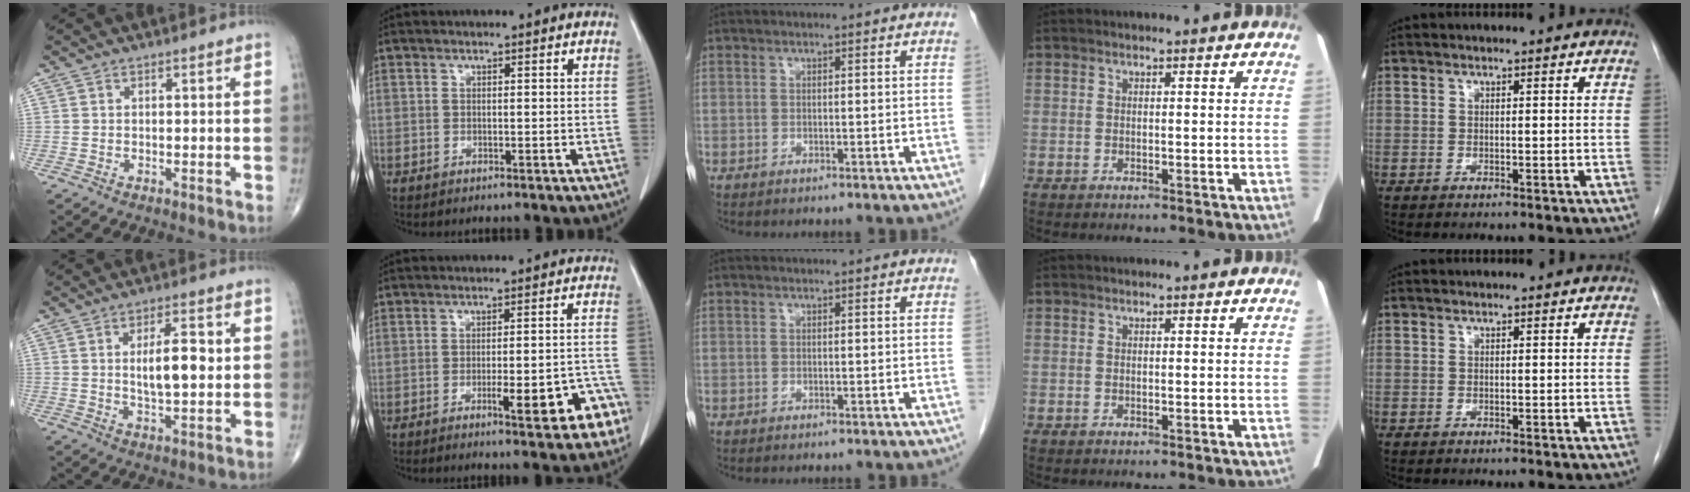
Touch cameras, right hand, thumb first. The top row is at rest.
{"thumb": {"total": 8.5, "force": [1.2, 3.1, 7.8], "torque": [-0.123, -0.004, 0.023]}, "index": {"total": 9.6, "force": [-4.3, 1.9, 8.4], "torque": [-0.092, 0.017, -0.044]}}